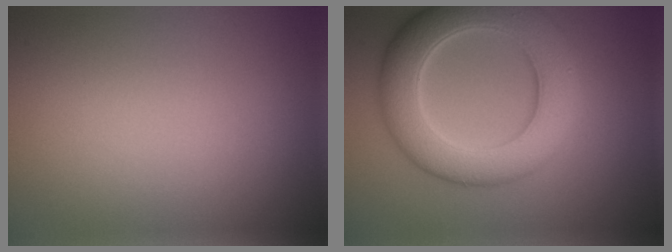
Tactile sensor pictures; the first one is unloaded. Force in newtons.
{"total": 8.7, "press": 8.7, "slide": 0.3}